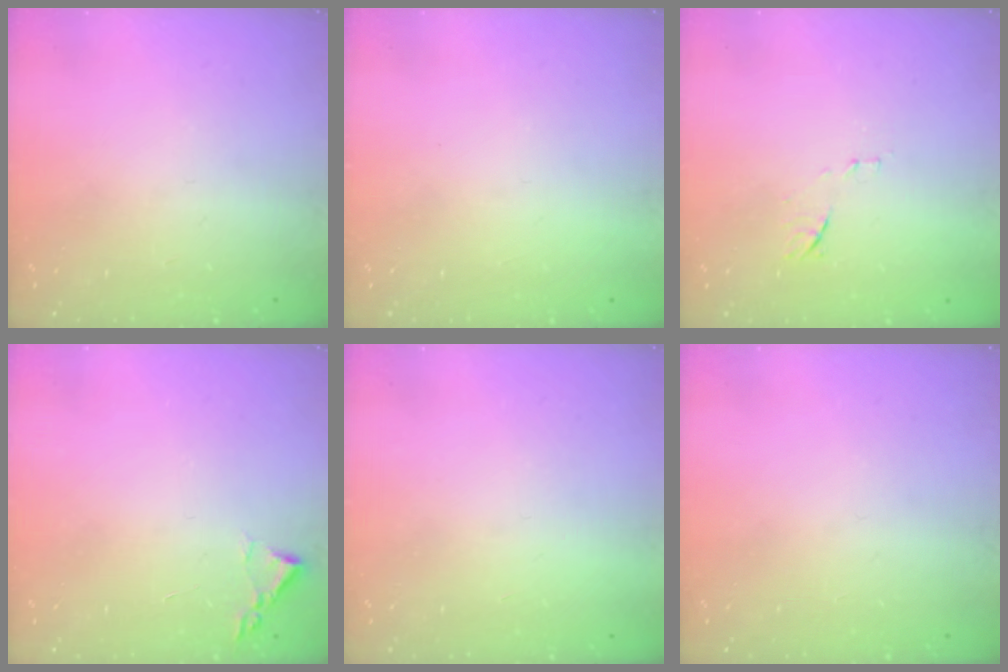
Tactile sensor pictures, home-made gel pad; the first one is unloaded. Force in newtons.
{"total": 1.5, "press": 1.5, "slide": 0.1}
{"total": 7.1, "press": 7.1, "slide": 0.7}
{"total": 1.8, "press": 1.8, "slide": 0.3}
{"total": 1.5, "press": 1.5, "slide": 0.1}
{"total": 0.0}